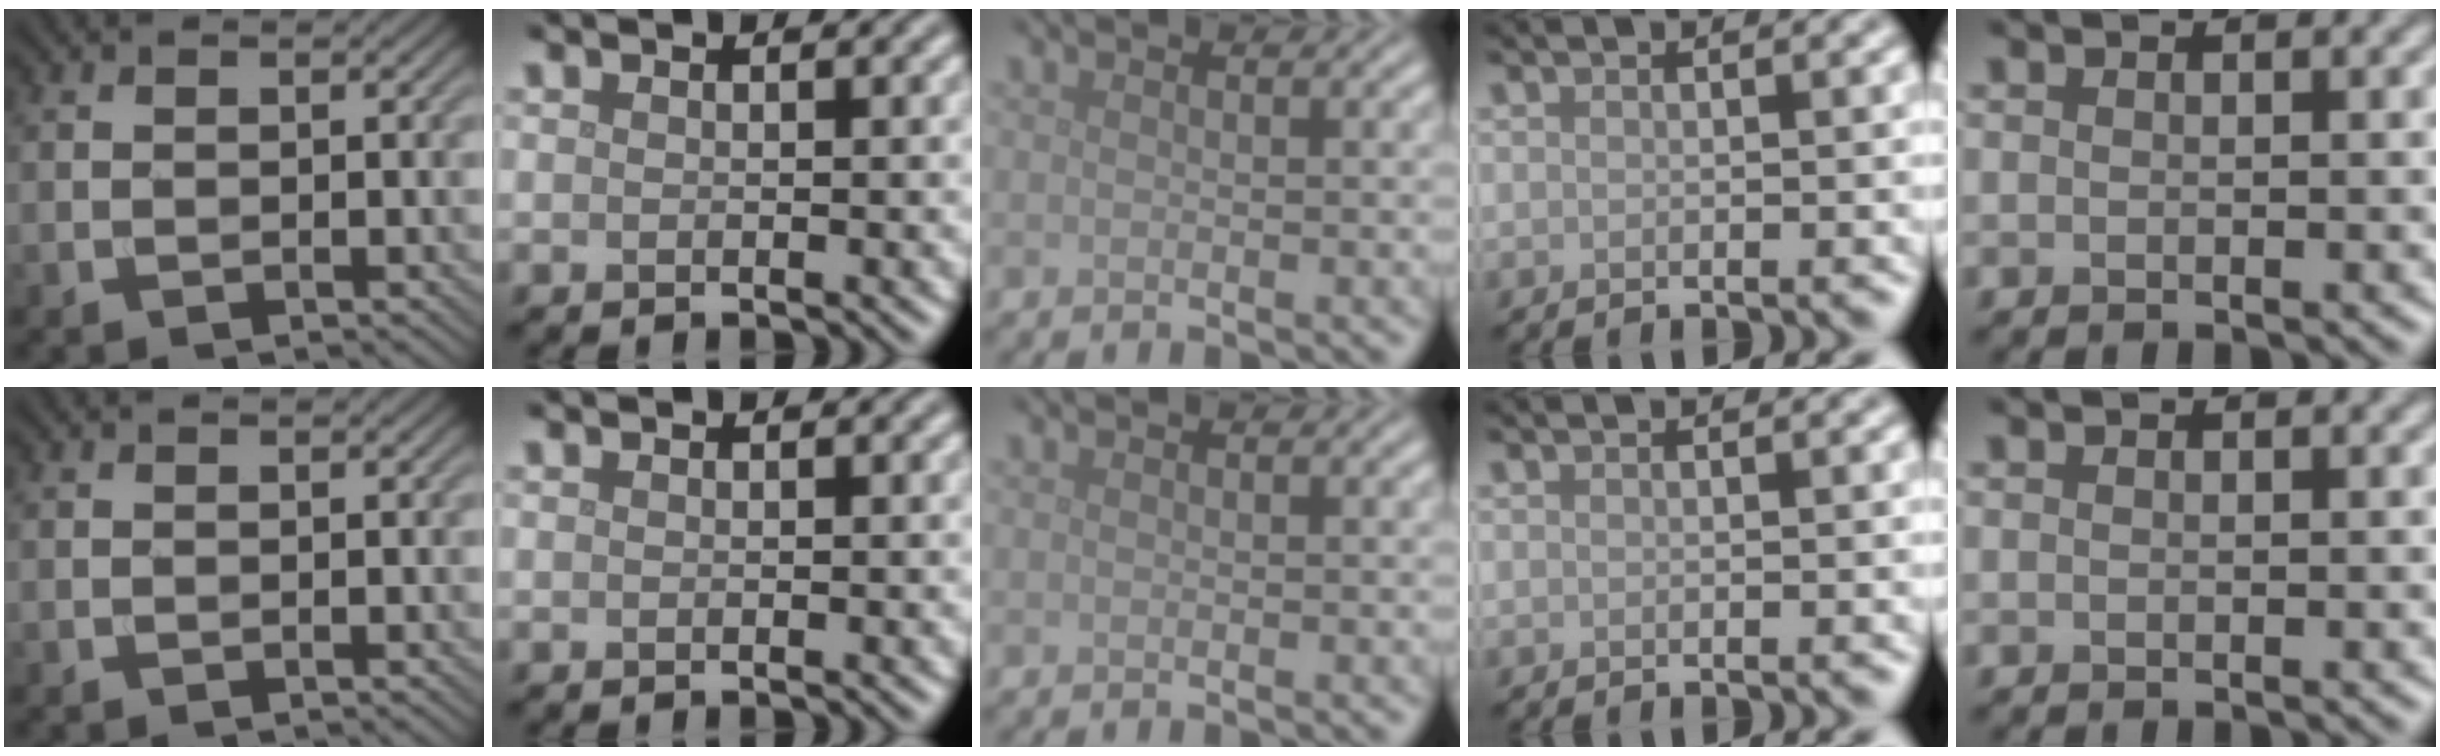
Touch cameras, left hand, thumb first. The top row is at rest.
{}